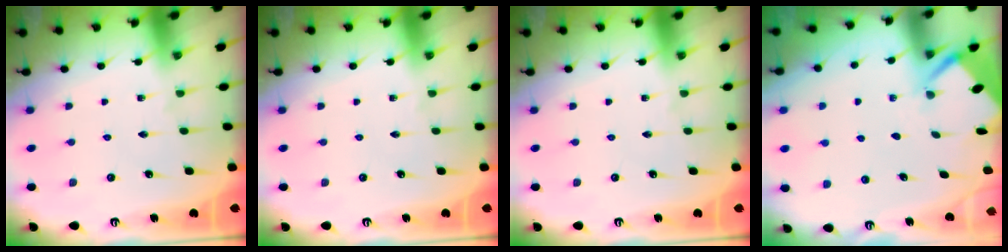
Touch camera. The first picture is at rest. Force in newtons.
{"total": 0.0}
{"total": 0.0}
{"total": 2.7, "press": 2.7, "slide": 0.2}